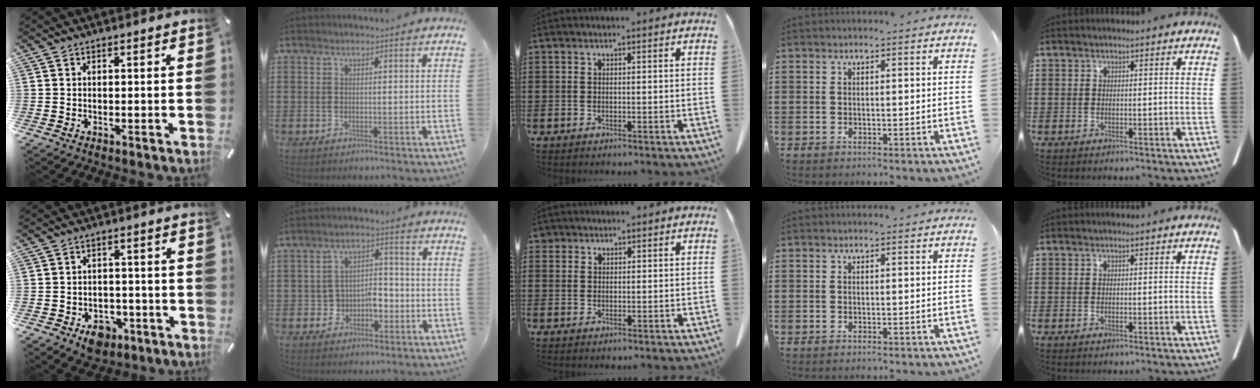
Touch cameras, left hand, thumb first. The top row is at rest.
{"thumb": {"total": 6.7, "force": [-3.5, 4.8, 3.0], "torque": [-0.046, 0.019, -0.062]}, "index": {"total": 4.8, "force": [-2.2, 3.5, 2.5], "torque": [-0.052, 0.011, -0.044]}, "middle": {"total": 1.2, "force": [1.0, 0.6, 0.1], "torque": [-0.007, 0.001, 0.020]}}